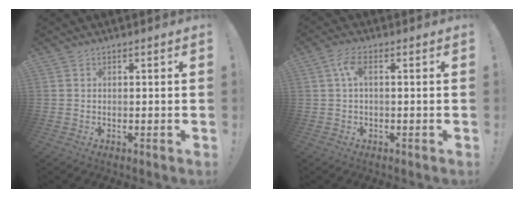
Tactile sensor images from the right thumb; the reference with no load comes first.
{"total": 4.7, "force": [0.7, 1.4, 4.5], "torque": [-0.101, 0.006, 0.012]}